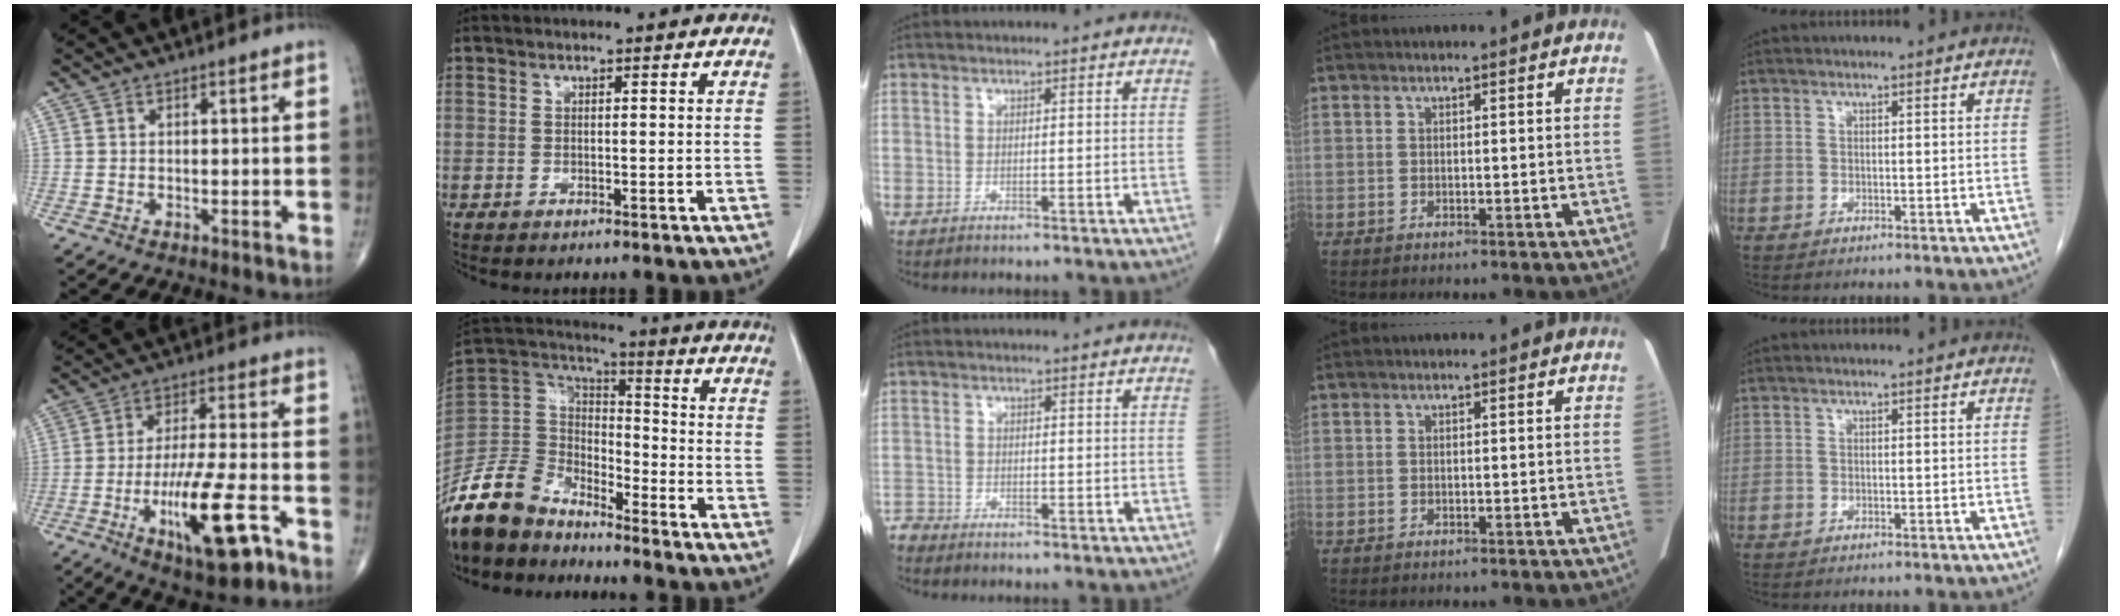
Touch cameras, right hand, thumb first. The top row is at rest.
{"thumb": {"total": 15.1, "force": [-6.7, 3.9, 13.0], "torque": [-0.232, 0.023, -0.102]}, "index": {"total": 13.3, "force": [-11.9, 5.1, 3.1], "torque": [-0.072, 0.029, -0.237]}, "middle": {"total": 1.3, "force": [-1.2, 0.0, -0.3], "torque": [0.005, -0.004, -0.026]}}